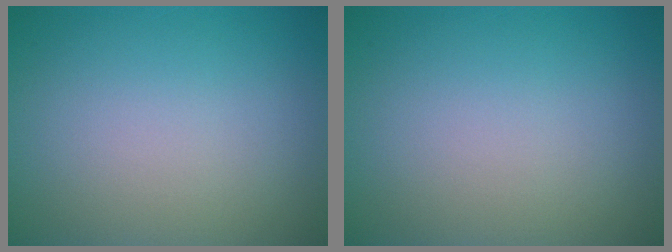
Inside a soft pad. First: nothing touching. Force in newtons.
{"total": 0.0}